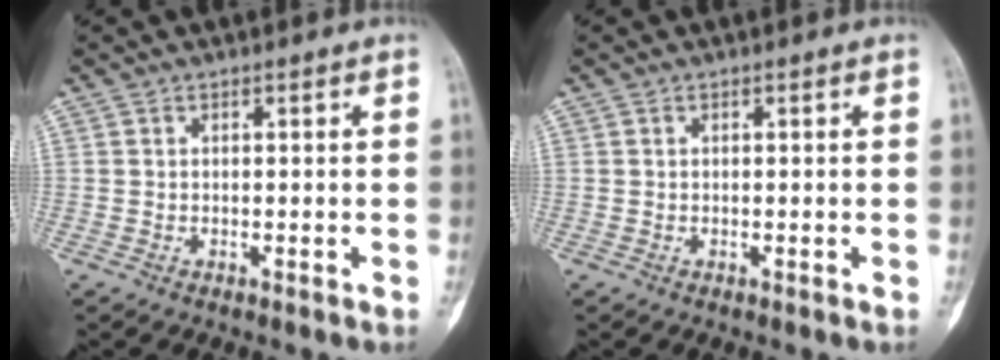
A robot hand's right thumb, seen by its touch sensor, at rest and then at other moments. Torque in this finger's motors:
{"motor_torque": [-0.44, 0.13, 0.39, 0.09, -0.08]}